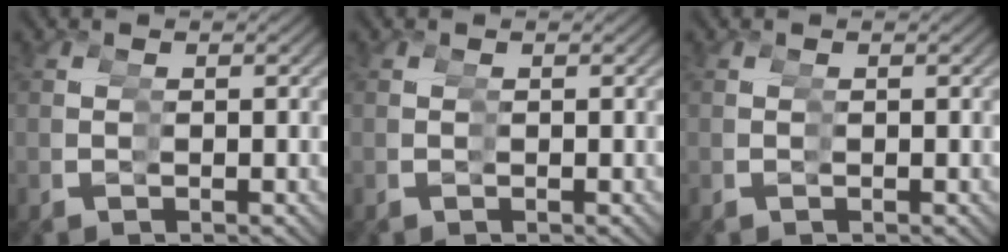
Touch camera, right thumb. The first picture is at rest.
{"total": 0.0}
{"total": 0.0}